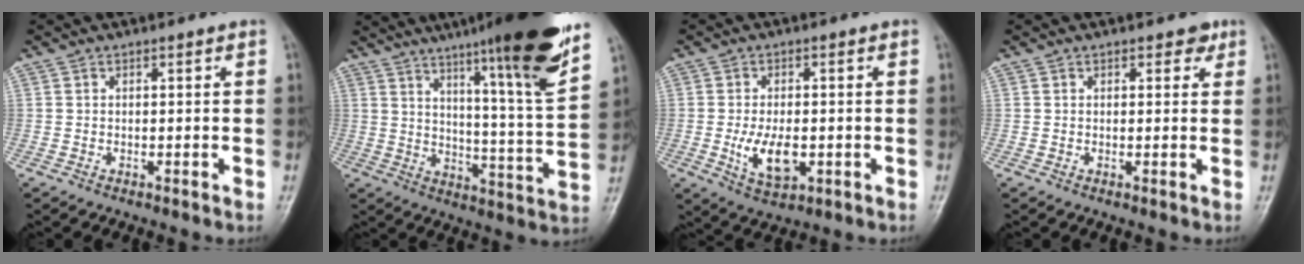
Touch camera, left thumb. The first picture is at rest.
{"total": 20.8, "force": [13.8, 1.1, 15.6], "torque": [-0.207, -0.066, 0.202]}
{"total": 7.7, "force": [-1.5, 4.2, 6.2], "torque": [-0.105, -0.006, -0.021]}
{"total": 2.3, "force": [1.3, 1.5, 1.2], "torque": [0.004, -0.003, 0.013]}